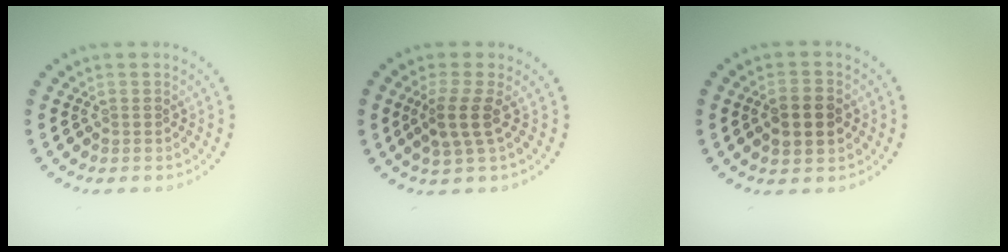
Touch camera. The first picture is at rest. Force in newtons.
{"total": 2.5, "press": 1.9, "slide": 1.6}
{"total": 3.7, "press": 3.7, "slide": 0.2}